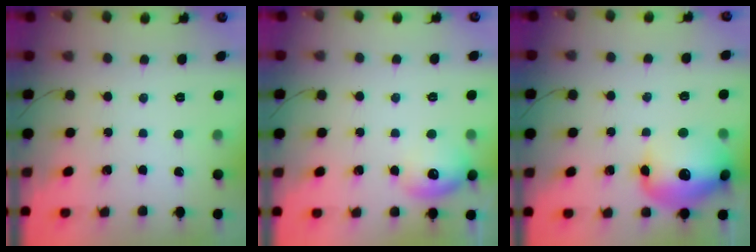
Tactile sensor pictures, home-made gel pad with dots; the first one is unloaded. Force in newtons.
{"total": 11.7, "press": 11.6, "slide": 1.2}
{"total": 15.3, "press": 15.2, "slide": 2.1}